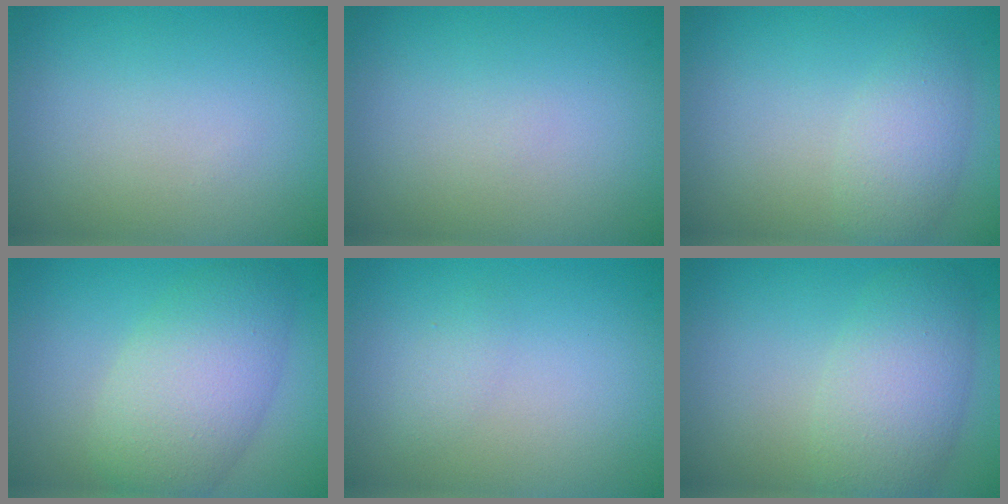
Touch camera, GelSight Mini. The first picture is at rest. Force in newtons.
{"total": 0.0}
{"total": 2.9, "press": 2.9, "slide": 0.1}
{"total": 6.5, "press": 6.5, "slide": 0.3}
{"total": 1.0, "press": 1.0, "slide": 0.1}
{"total": 5.3, "press": 5.3, "slide": 0.1}